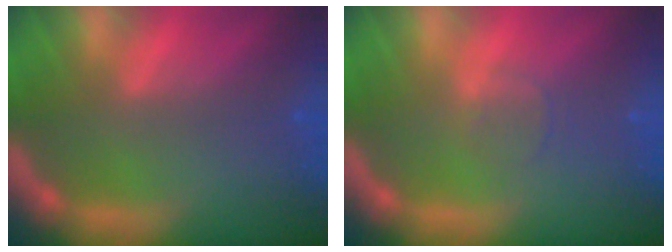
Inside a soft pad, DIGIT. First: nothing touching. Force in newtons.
{"total": 1.4}